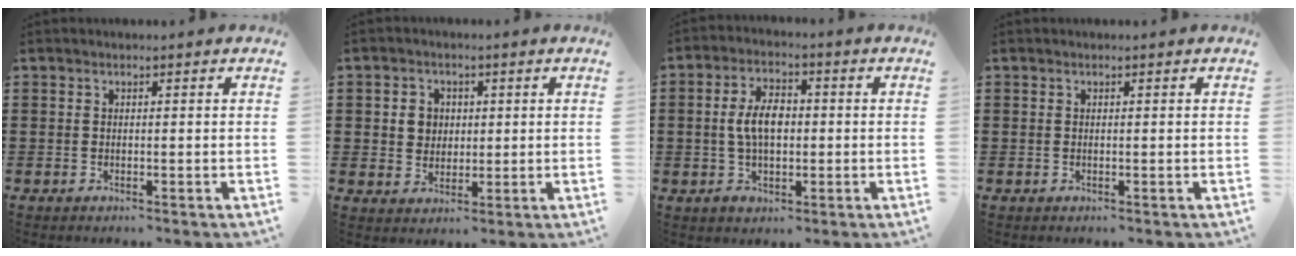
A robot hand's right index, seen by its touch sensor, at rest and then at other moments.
{"total": 3.3, "force": [0.6, 3.1, 1.0], "torque": [-0.033, 0.010, 0.007]}
{"total": 6.7, "force": [-0.2, 3.9, 5.4], "torque": [-0.119, 0.008, -0.008]}
{"total": 0.0}